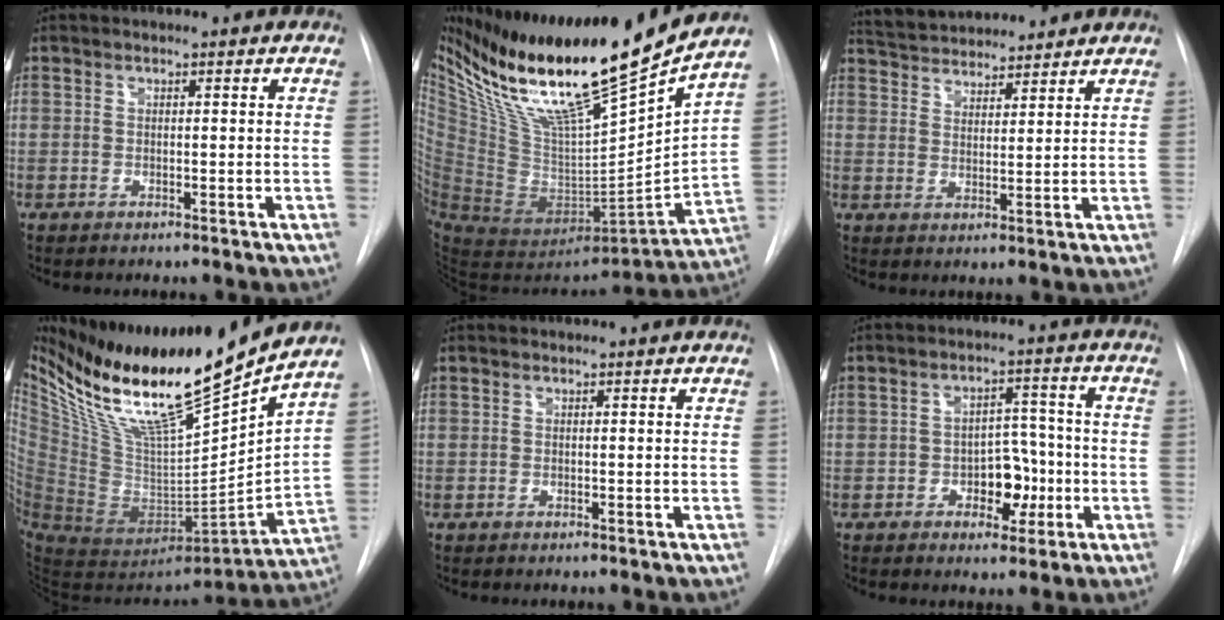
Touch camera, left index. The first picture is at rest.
{"total": 26.4, "force": [20.5, 1.1, 16.7], "torque": [-0.271, -0.017, 0.359]}
{"total": 10.7, "force": [10.1, 2.4, 2.6], "torque": [-0.042, 0.026, 0.163]}
{"total": 25.0, "force": [19.6, 1.3, 15.4], "torque": [-0.251, -0.016, 0.346]}
{"total": 0.0}
{"total": 6.3, "force": [-2.1, 3.8, 4.5], "torque": [-0.058, 0.017, -0.028]}